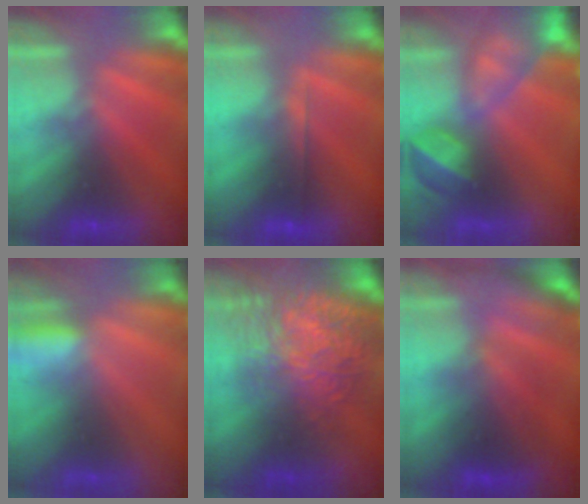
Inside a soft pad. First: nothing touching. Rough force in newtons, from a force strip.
{"total": 2.5}
{"total": 9.3}
{"total": 3.2}
{"total": 7.2}
{"total": 2.5}